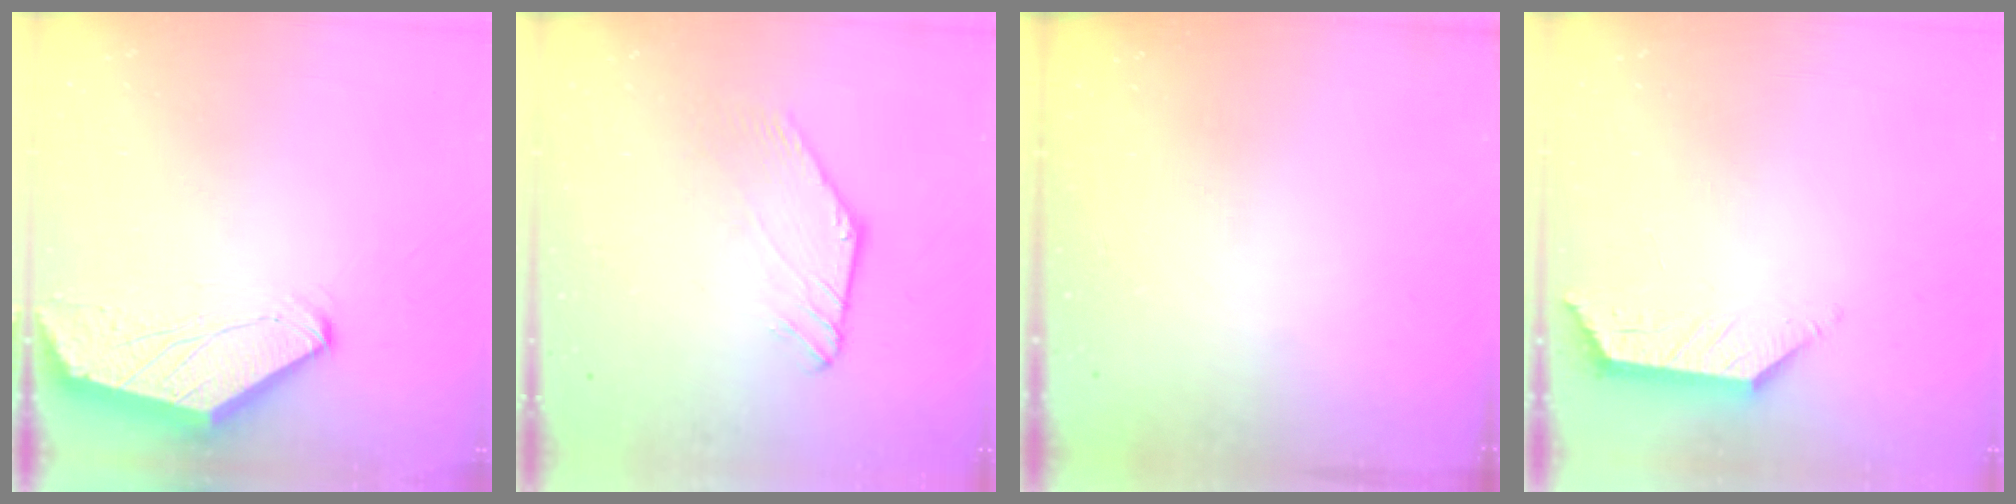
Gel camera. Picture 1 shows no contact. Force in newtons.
{"total": 1.4, "press": 1.4, "slide": 0.0}
{"total": 0.0}
{"total": 2.5, "press": 2.4, "slide": 0.5}